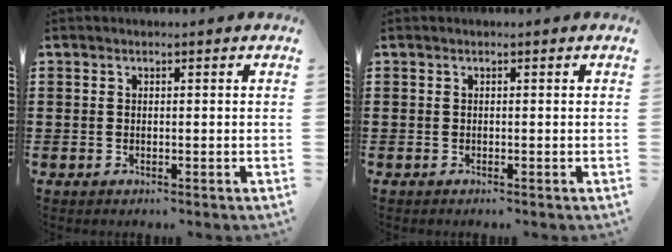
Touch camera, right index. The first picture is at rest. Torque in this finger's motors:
{"motor_torque": [0.22, 0.17, -0.02, -0.01]}